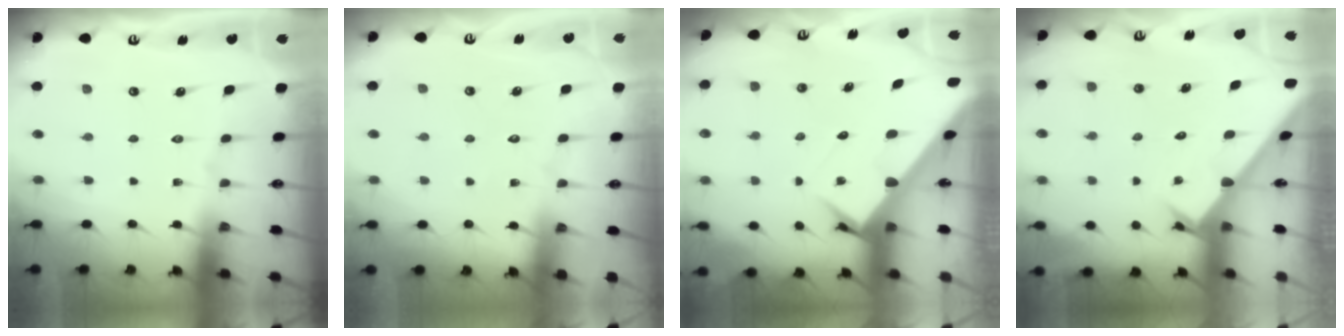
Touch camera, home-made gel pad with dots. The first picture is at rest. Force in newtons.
{"total": 2.1, "press": 2.1, "slide": 0.3}
{"total": 4.3, "press": 4.3, "slide": 0.2}
{"total": 2.4, "press": 2.4, "slide": 0.1}